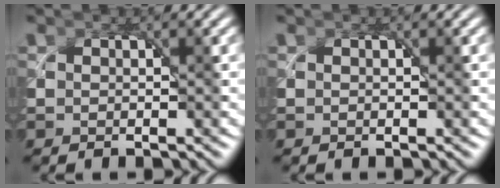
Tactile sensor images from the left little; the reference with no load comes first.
{"total": 0.0}